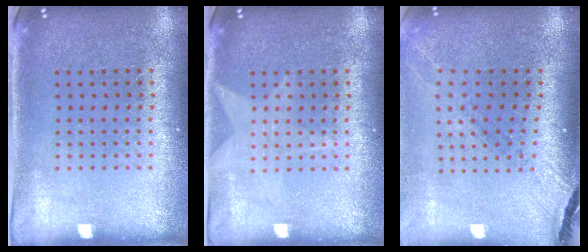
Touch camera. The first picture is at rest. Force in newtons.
{"total": 1.3, "press": 1.3, "slide": 0.1}
{"total": 1.5, "press": 1.5, "slide": 0.4}